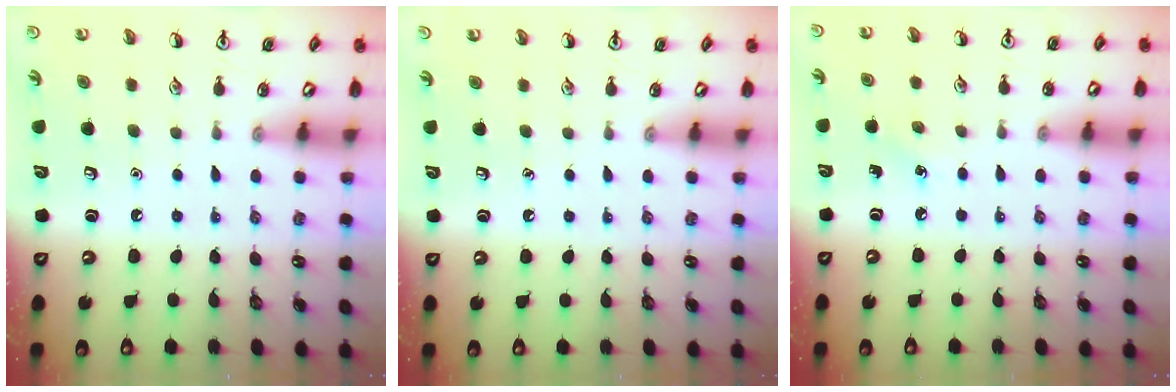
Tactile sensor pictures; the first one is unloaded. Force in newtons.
{"total": 0.0}
{"total": 4.2, "press": 3.9, "slide": 1.5}